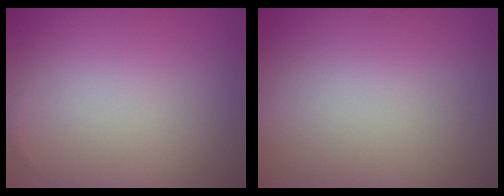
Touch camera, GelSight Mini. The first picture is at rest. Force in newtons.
{"total": 0.0}